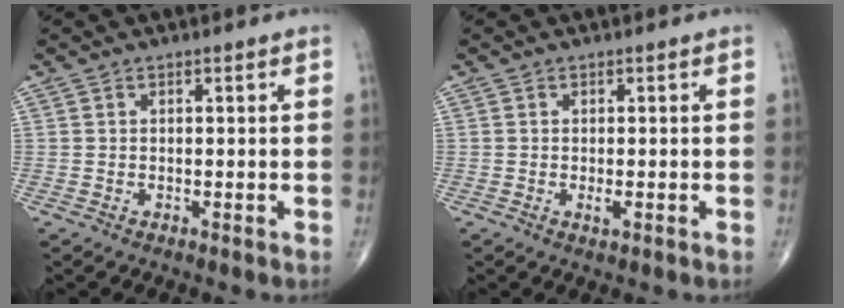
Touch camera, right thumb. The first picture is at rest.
{"total": 1.3, "force": [-0.3, 0.5, 1.2], "torque": [-0.020, -0.003, -0.005]}